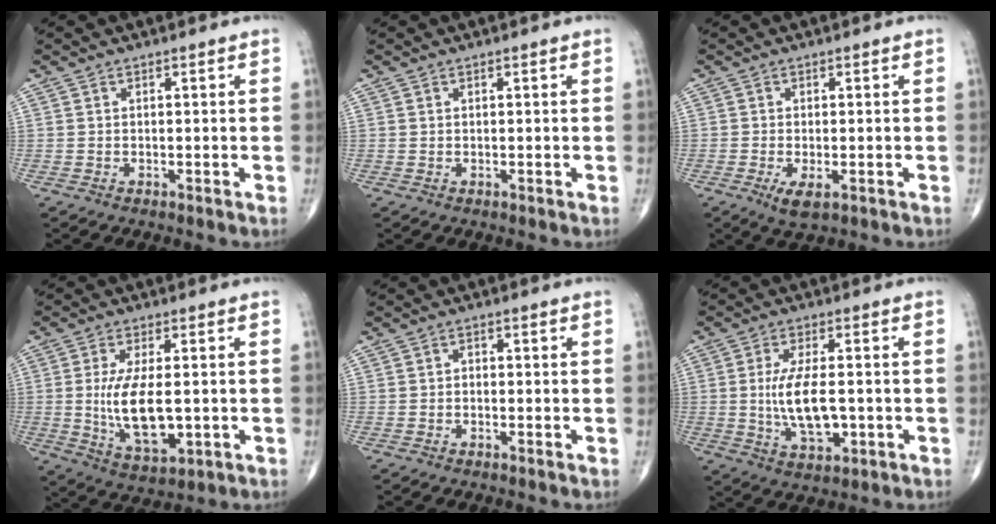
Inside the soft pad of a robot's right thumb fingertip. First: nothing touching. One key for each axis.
{"total": 0.0}
{"total": 3.5, "fx": -1.4, "fy": 1.4, "fz": 2.9, "tx": -0.054, "ty": -0.008, "tz": -0.022}
{"total": 11.7, "fx": -0.8, "fy": 5.2, "fz": 10.5, "tx": -0.190, "ty": -0.018, "tz": -0.003}
{"total": 0.9, "fx": -0.4, "fy": 0.7, "fz": 0.4, "tx": 0.002, "ty": 0.003, "tz": -0.011}
{"total": 9.7, "fx": -0.7, "fy": 4.3, "fz": 8.7, "tx": -0.159, "ty": -0.006, "tz": -0.008}